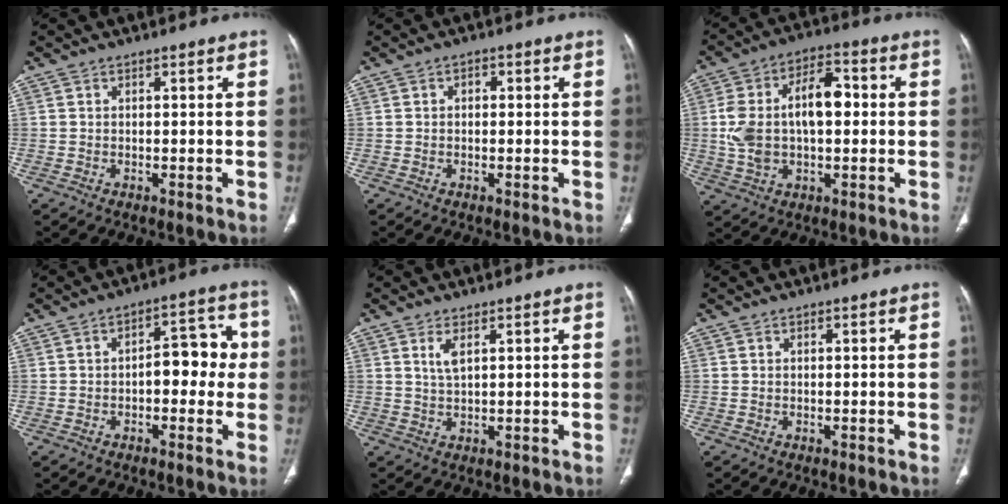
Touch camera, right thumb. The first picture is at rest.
{"total": 1.3, "force": [0.2, 1.0, 0.8], "torque": [0.000, 0.007, -0.001]}
{"total": 14.9, "force": [0.7, 8.5, 12.3], "torque": [-0.217, 0.037, 0.012]}
{"total": 8.5, "force": [-0.5, 4.7, 7.0], "torque": [-0.058, 0.034, -0.013]}
{"total": 2.7, "force": [1.2, 0.8, 2.3], "torque": [-0.052, -0.007, 0.031]}
{"total": 0.0}